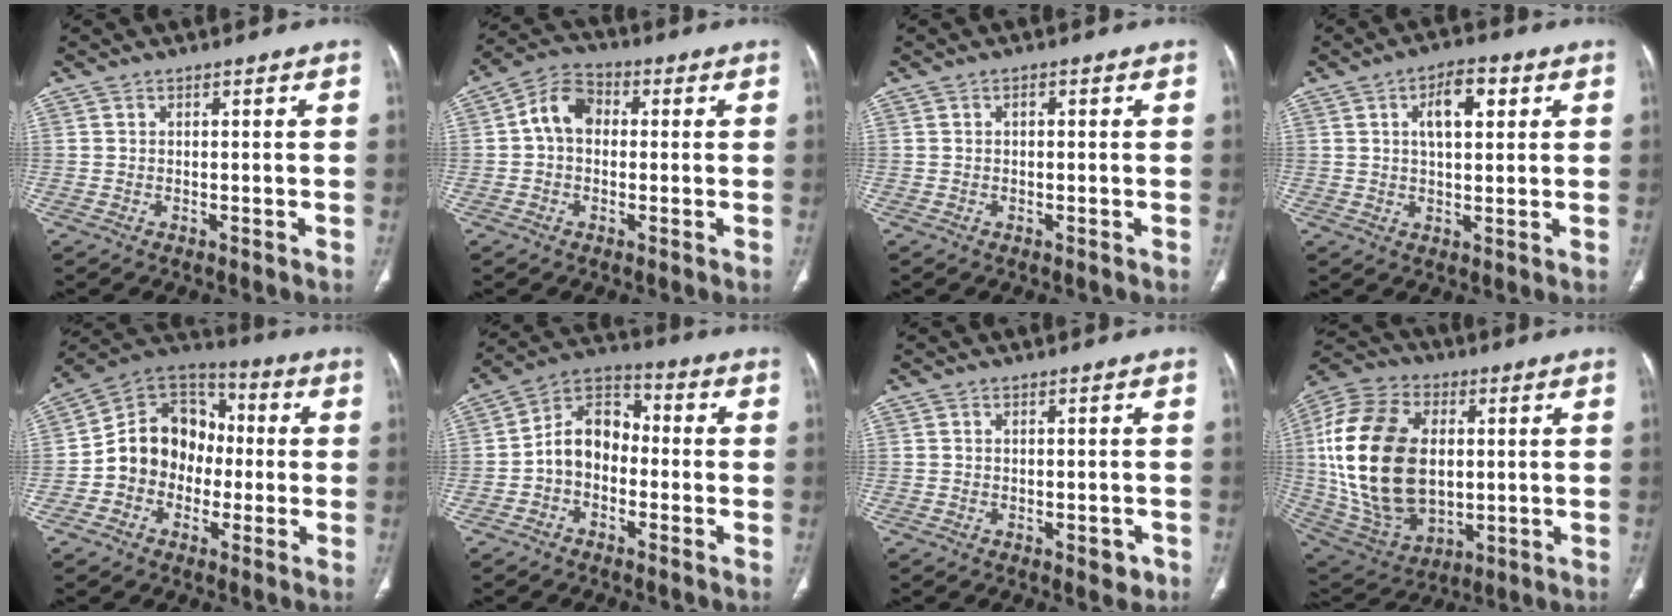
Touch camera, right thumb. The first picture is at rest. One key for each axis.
{"total": 7.3, "fx": 0.5, "fy": 5.4, "fz": 4.8, "tx": -0.074, "ty": 0.022, "tz": -0.003}
{"total": 0.9, "fx": 0.2, "fy": 0.5, "fz": 0.8, "tx": -0.011, "ty": 0.002, "tz": 0.002}
{"total": 7.8, "fx": 2.6, "fy": 3.7, "fz": 6.4, "tx": -0.088, "ty": 0.002, "tz": 0.041}
{"total": 14.6, "fx": -1.8, "fy": 12.2, "fz": 7.9, "tx": -0.087, "ty": 0.040, "tz": -0.044}
{"total": 9.8, "fx": -1.9, "fy": 7.2, "fz": 6.3, "tx": -0.084, "ty": 0.038, "tz": -0.053}
{"total": 2.3, "fx": -1.1, "fy": 1.2, "fz": 1.7, "tx": -0.007, "ty": 0.001, "tz": -0.011}
{"total": 26.5, "fx": 2.3, "fy": 17.1, "fz": 20.1, "tx": -0.396, "ty": -0.008, "tz": 0.055}